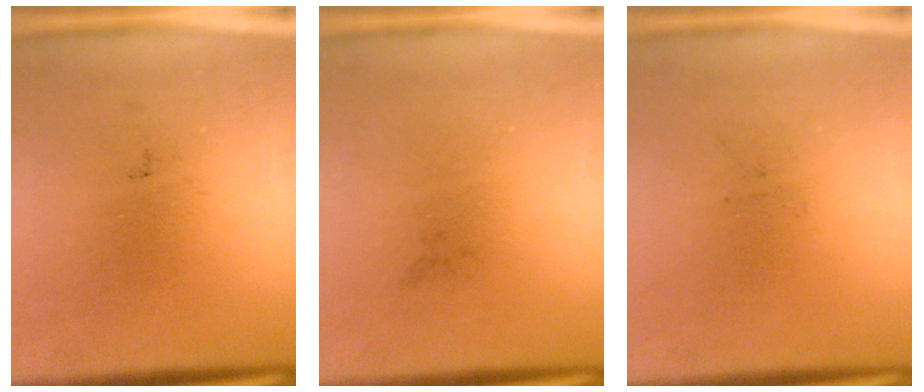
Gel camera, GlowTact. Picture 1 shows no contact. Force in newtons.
{"total": 0.0}
{"total": 0.0}